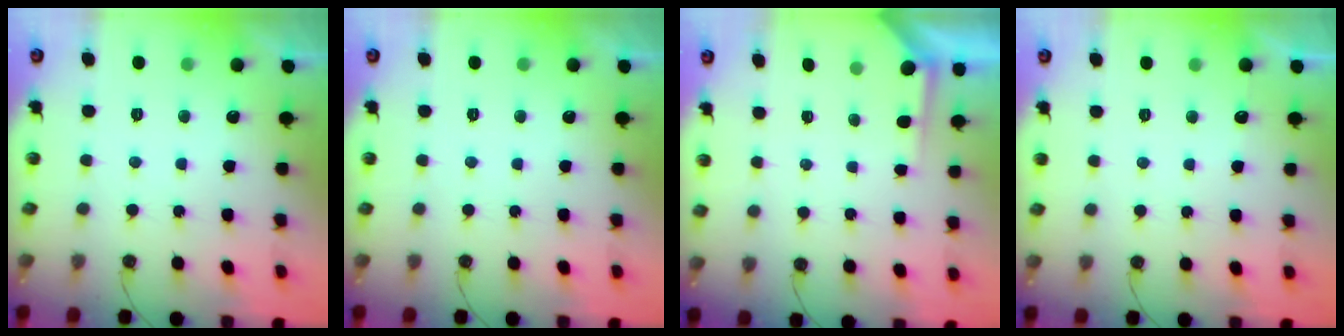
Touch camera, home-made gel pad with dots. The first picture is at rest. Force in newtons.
{"total": 0.0}
{"total": 1.8, "press": 1.8, "slide": 0.3}
{"total": 2.8, "press": 2.8, "slide": 0.4}